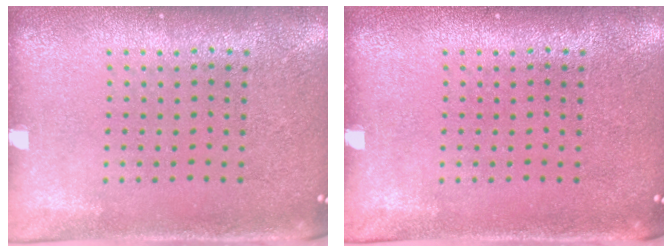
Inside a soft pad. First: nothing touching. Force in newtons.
{"total": 0.0}